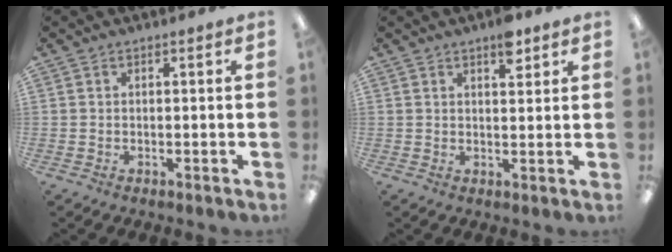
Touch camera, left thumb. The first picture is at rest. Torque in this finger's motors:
{"motor_torque": [0.60, 0.29, 0.32, -0.32, 0.00]}